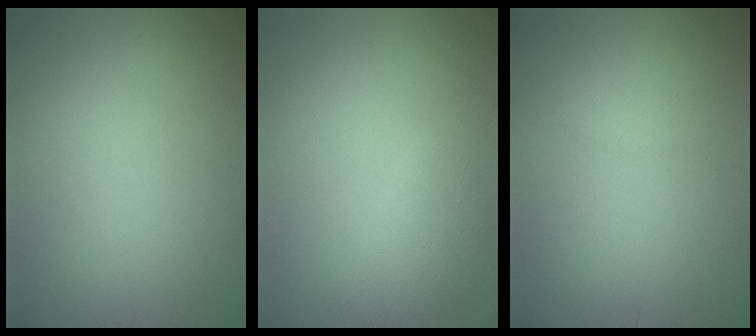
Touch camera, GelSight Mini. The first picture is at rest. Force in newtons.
{"total": 2.5, "press": 2.5, "slide": 0.3}
{"total": 0.8, "press": 0.8, "slide": 0.1}